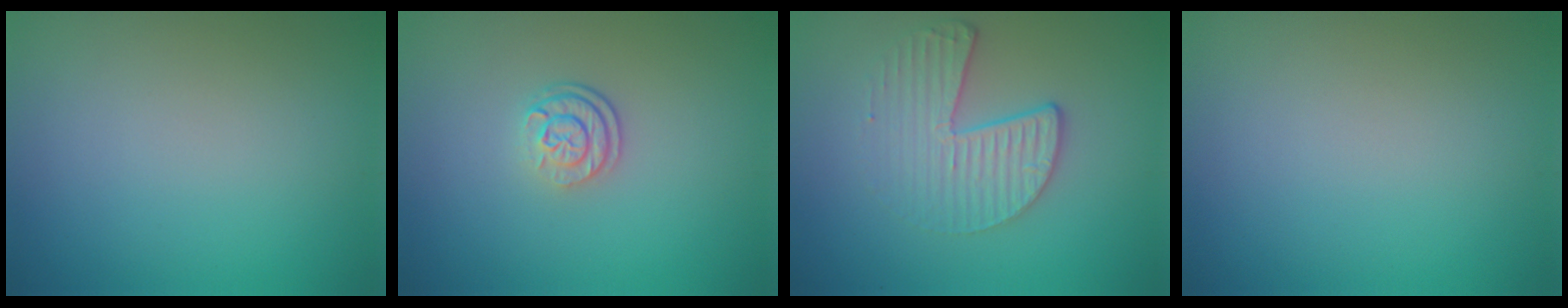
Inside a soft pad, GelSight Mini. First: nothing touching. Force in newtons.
{"total": 2.6, "press": 1.9, "slide": 1.8}
{"total": 3.6, "press": 2.7, "slide": 2.4}
{"total": 0.0}